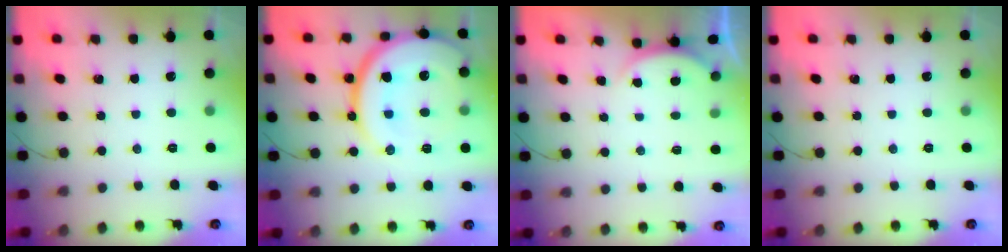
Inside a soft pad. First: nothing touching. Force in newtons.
{"total": 23.2, "press": 23.1, "slide": 2.2}
{"total": 1.6, "press": 1.5, "slide": 0.6}
{"total": 0.0}